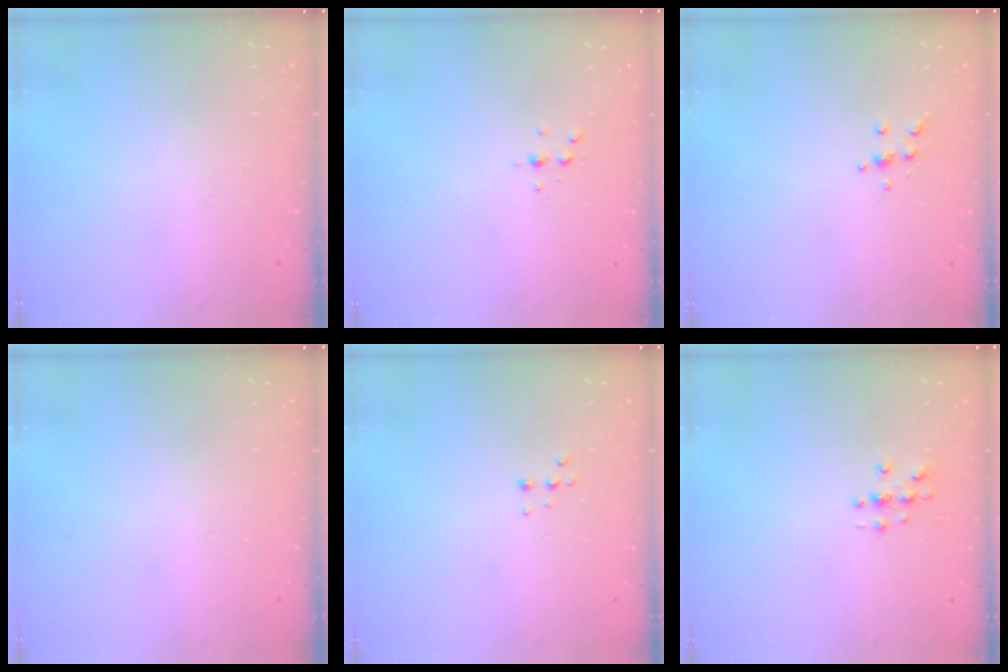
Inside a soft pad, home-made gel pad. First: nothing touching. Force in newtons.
{"total": 3.7, "press": 3.6, "slide": 0.5}
{"total": 4.3, "press": 4.2, "slide": 1.1}
{"total": 0.0}
{"total": 4.0, "press": 4.0, "slide": 0.8}
{"total": 3.1, "press": 3.1, "slide": 0.3}